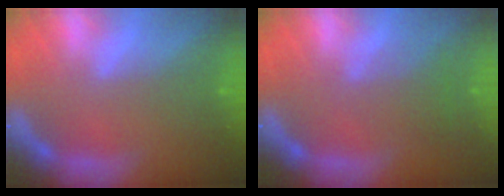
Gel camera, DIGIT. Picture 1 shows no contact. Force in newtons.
{"total": 3.0}